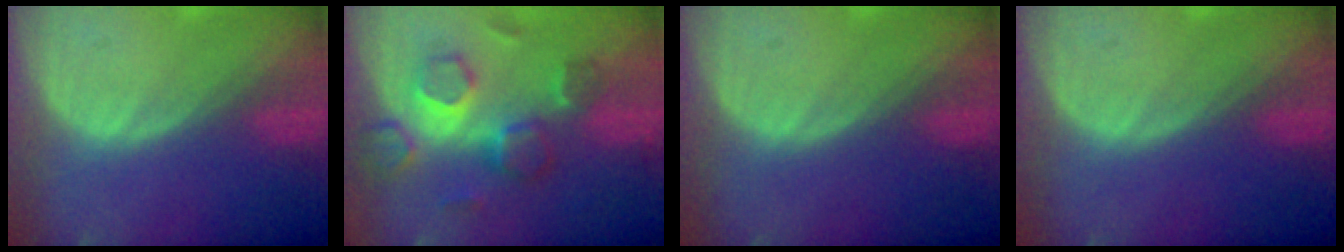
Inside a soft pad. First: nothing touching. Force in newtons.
{"total": 8.9, "press": 7.8, "slide": 4.3}
{"total": 0.0}
{"total": 0.0}